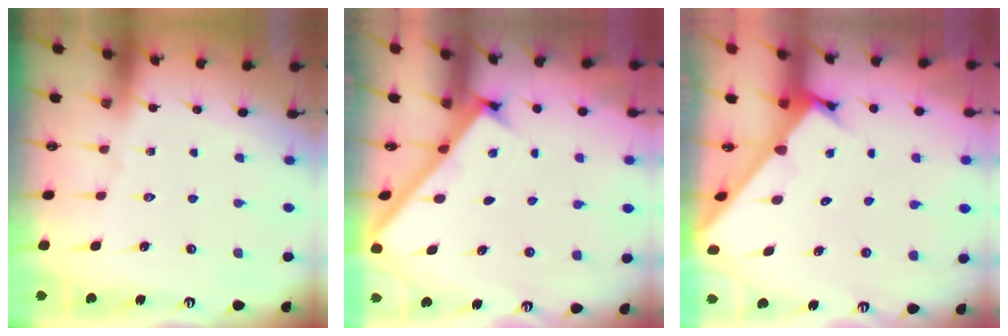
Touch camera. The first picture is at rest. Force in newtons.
{"total": 2.8, "press": 2.8, "slide": 0.4}
{"total": 2.9, "press": 2.9, "slide": 0.2}